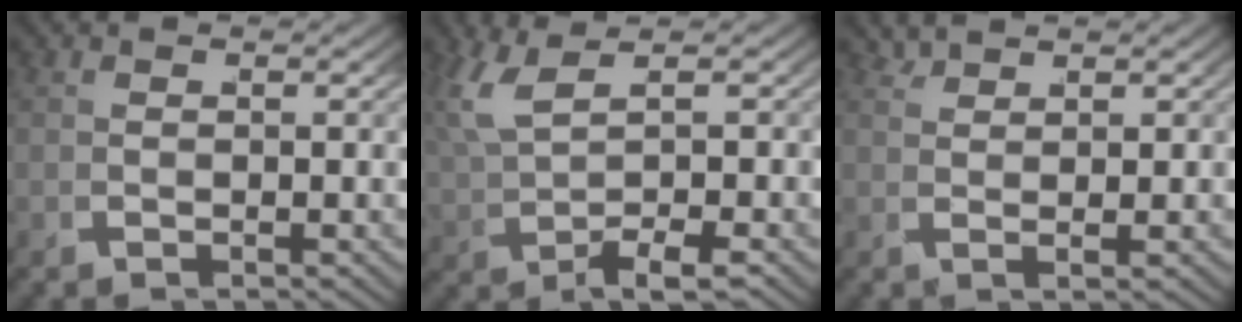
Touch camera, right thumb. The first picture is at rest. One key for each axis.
{"total": 3.8, "fx": 1.3, "fy": 1.4, "fz": 3.3, "tx": -0.078, "ty": -0.001, "tz": 0.034}
{"total": 2.2, "fx": 1.9, "fy": -1.2, "fz": -0.2, "tx": 0.014, "ty": 0.014, "tz": 0.034}